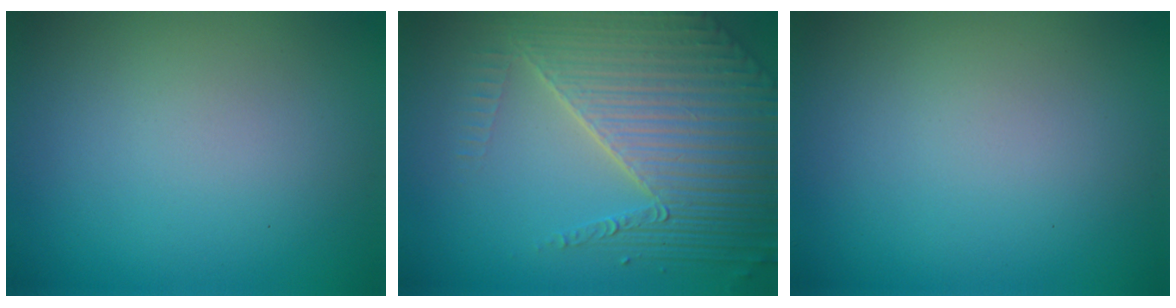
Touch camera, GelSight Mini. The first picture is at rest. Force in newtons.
{"total": 7.7, "press": 5.8, "slide": 5.2}
{"total": 0.0}